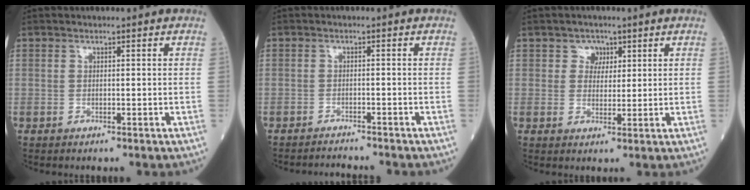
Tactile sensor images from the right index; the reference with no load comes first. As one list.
[{"total": 3.4, "force": [-3.4, -0.3, 0.2], "torque": [0.000, -0.013, -0.051]}, {"total": 2.8, "force": [1.4, 2.3, 0.6], "torque": [-0.003, 0.001, 0.016]}]